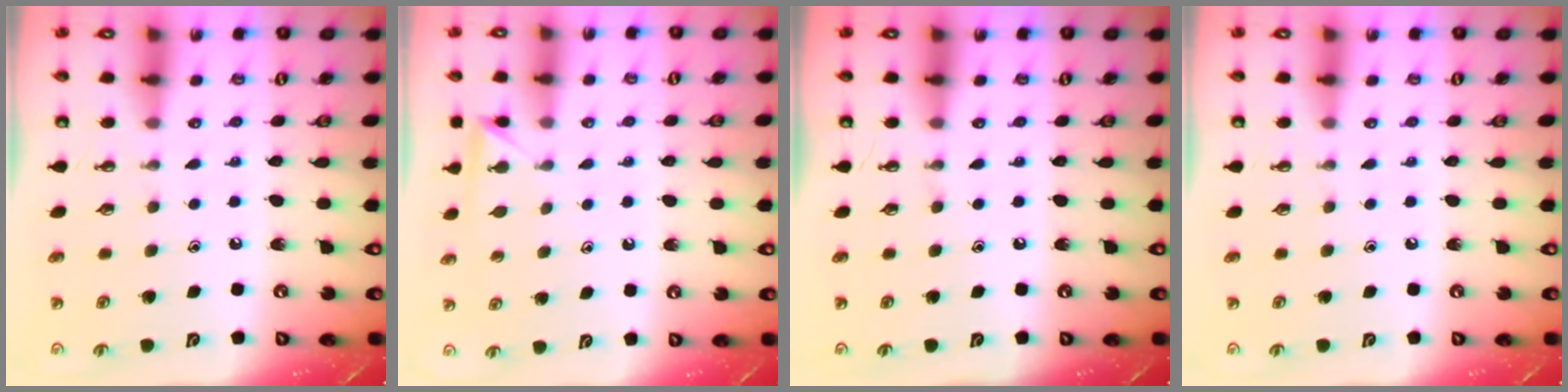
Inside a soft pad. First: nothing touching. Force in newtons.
{"total": 2.9, "press": 2.9, "slide": 0.3}
{"total": 0.0}
{"total": 0.0}